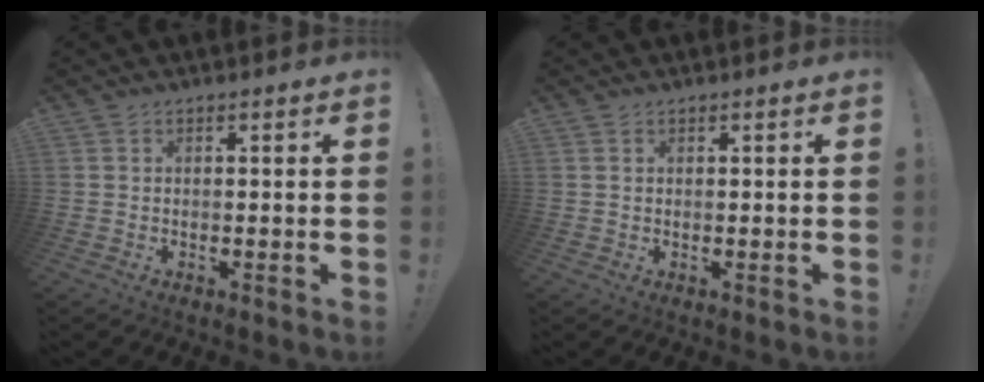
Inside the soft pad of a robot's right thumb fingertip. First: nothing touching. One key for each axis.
{"total": 0.9, "fx": 0.6, "fy": 0.6, "fz": 0.3, "tx": -0.006, "ty": 0.001, "tz": 0.011}